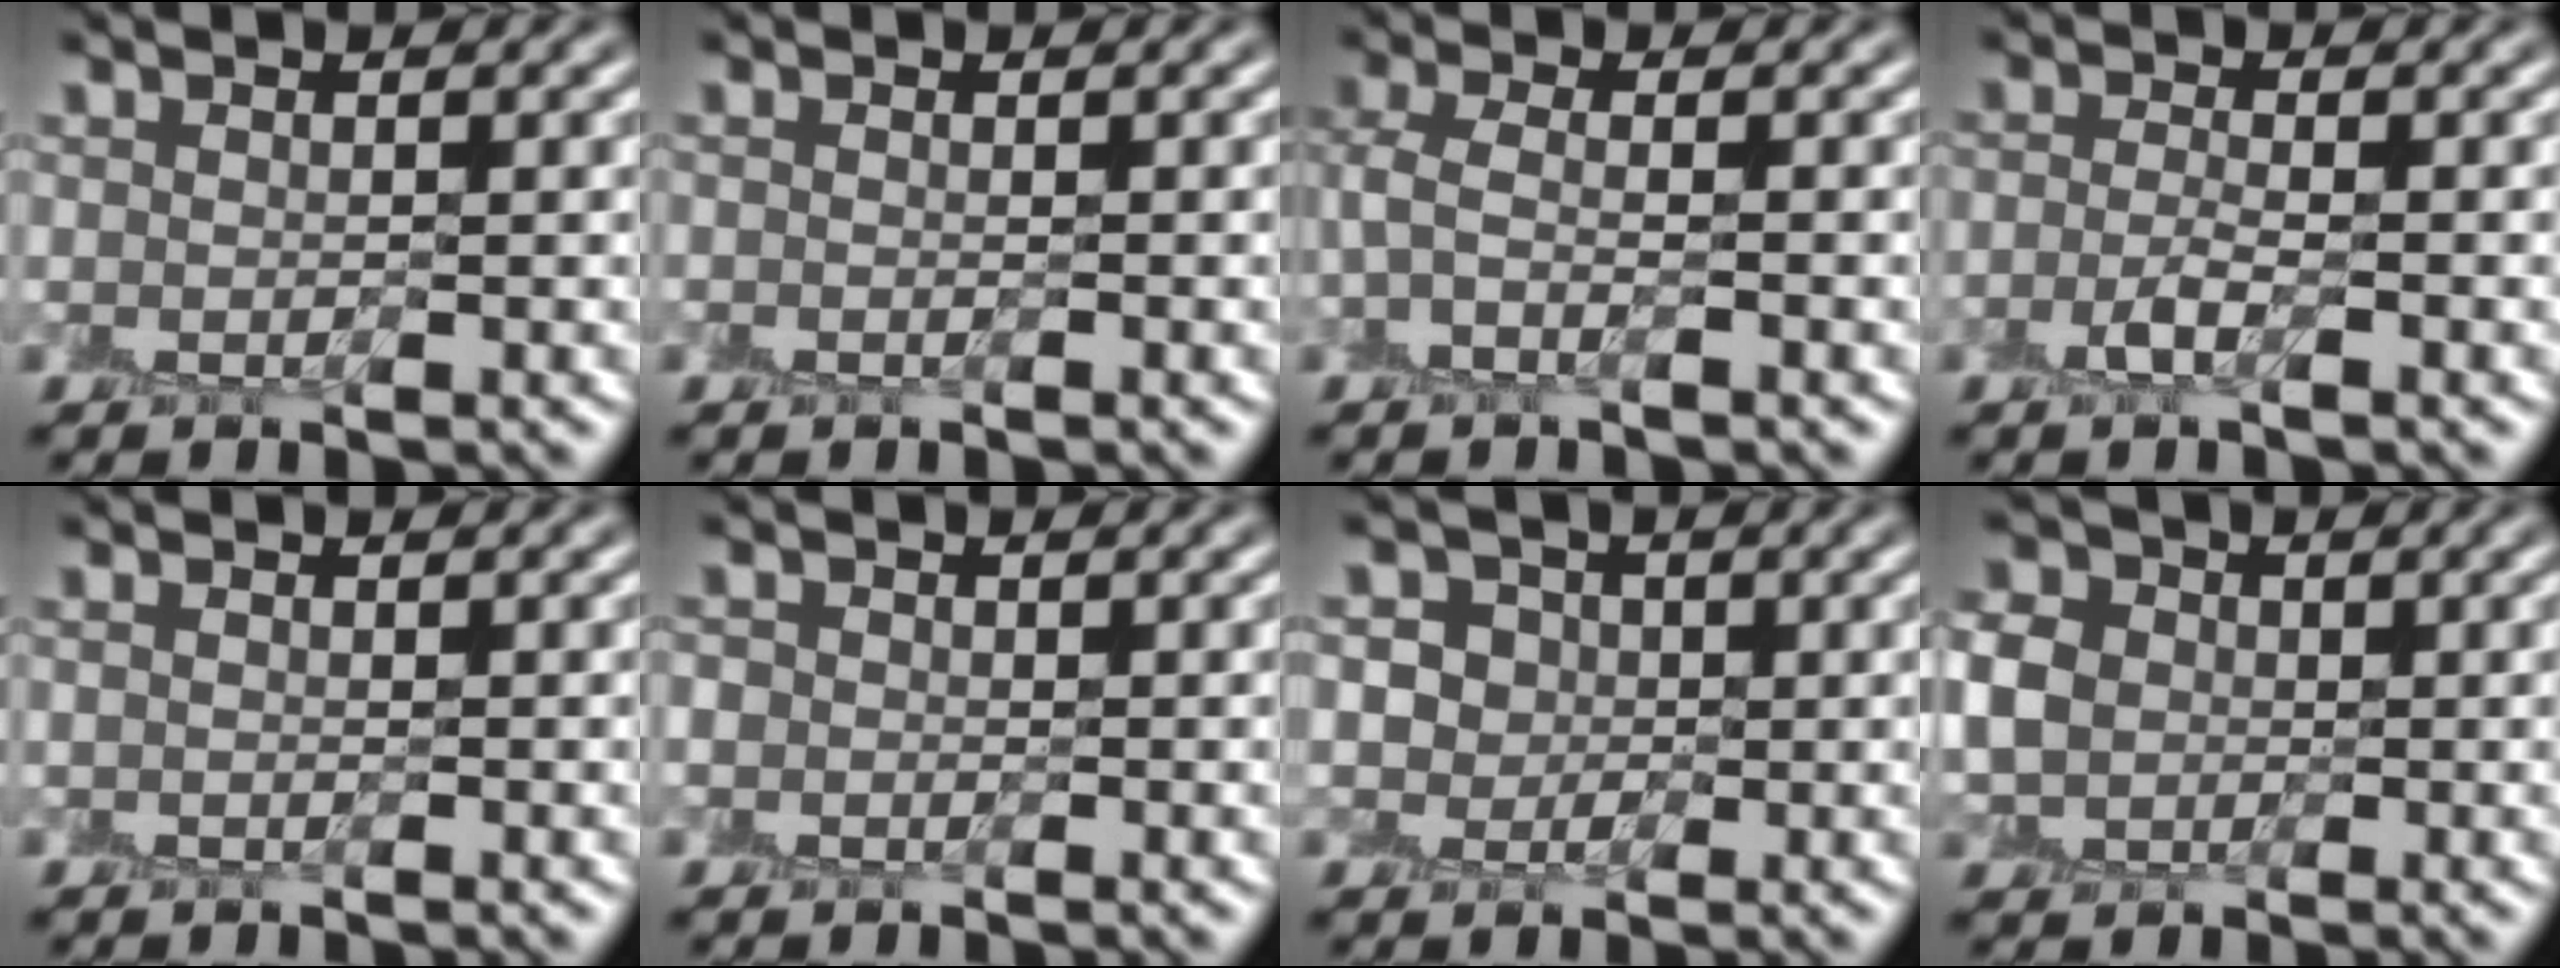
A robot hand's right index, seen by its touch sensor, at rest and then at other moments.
{"total": 0.0}
{"total": 1.7, "force": [-0.5, 0.6, 1.5], "torque": [-0.039, 0.003, -0.012]}
{"total": 1.6, "force": [-1.0, 0.4, 1.1], "torque": [-0.026, 0.001, -0.022]}
{"total": 0.0}
{"total": 1.0, "force": [-0.2, 1.0, 0.1], "torque": [0.000, 0.002, -0.003]}
{"total": 3.6, "force": [0.7, 3.3, 1.1], "torque": [-0.005, 0.012, -0.002]}
{"total": 4.4, "force": [0.1, 3.9, 2.1], "torque": [-0.056, 0.007, 0.000]}